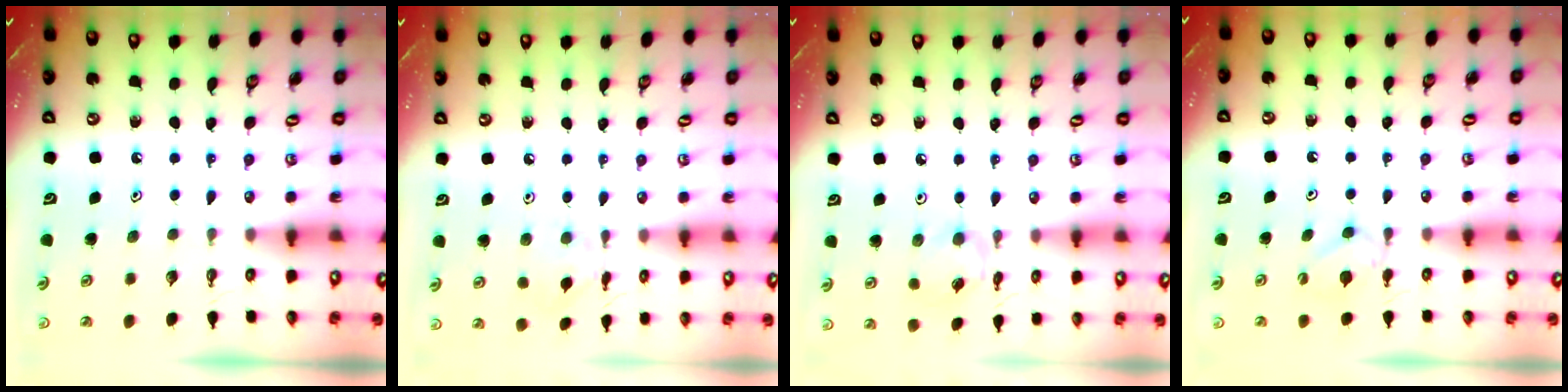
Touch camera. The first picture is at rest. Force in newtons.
{"total": 2.4, "press": 2.4, "slide": 0.2}
{"total": 6.9, "press": 6.9, "slide": 0.3}
{"total": 5.4, "press": 5.3, "slide": 0.7}